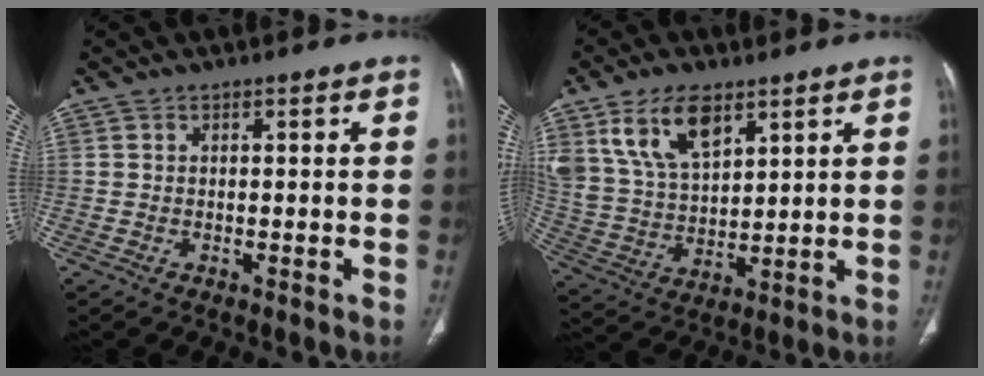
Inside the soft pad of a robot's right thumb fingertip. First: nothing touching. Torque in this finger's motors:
{"motor_torque": [0.93, 2.68, 1.17, 0.93, 0.45]}